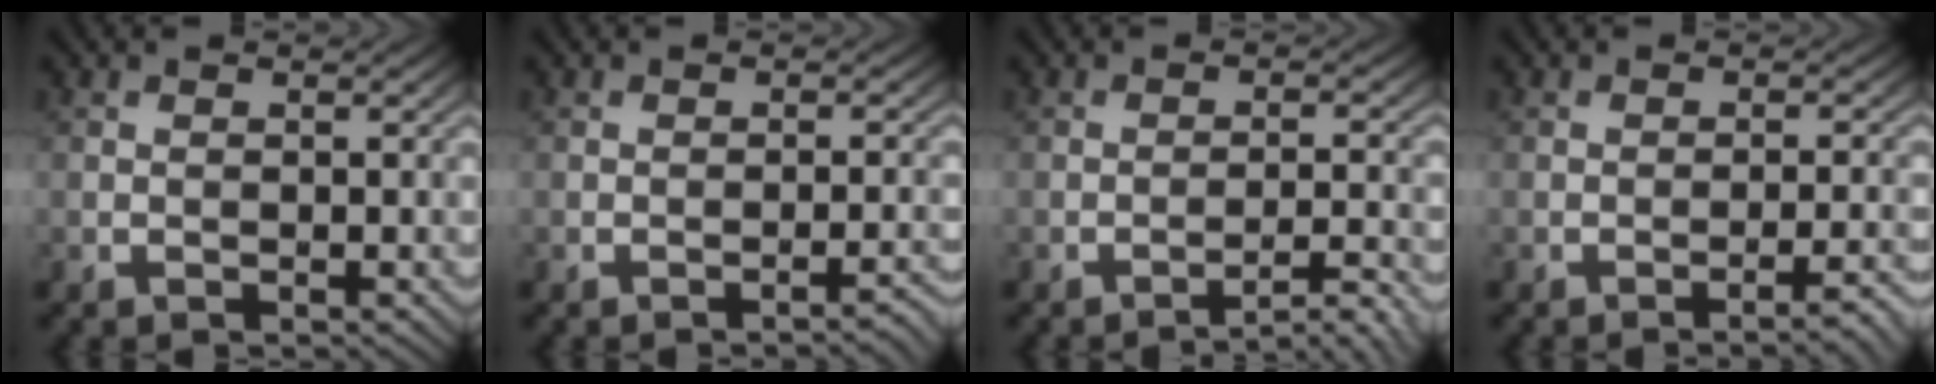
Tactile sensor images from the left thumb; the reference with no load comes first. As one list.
[{"total": 1.7, "force": [-1.5, -0.5, 0.4], "torque": [-0.005, 0.007, -0.021]}, {"total": 2.7, "force": [-2.5, -0.7, 0.9], "torque": [-0.012, 0.012, -0.037]}, {"total": 2.2, "force": [-1.8, -0.7, 1.1], "torque": [-0.018, 0.006, -0.027]}]